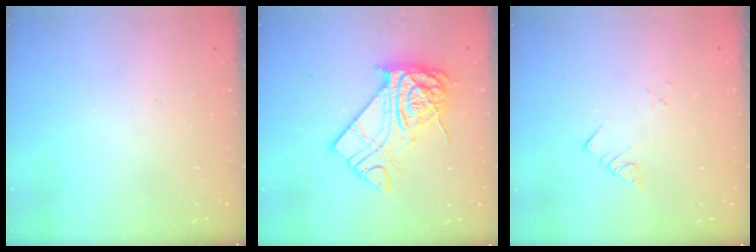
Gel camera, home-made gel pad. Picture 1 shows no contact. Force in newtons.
{"total": 17.2, "press": 17.2, "slide": 1.3}
{"total": 2.9, "press": 2.9, "slide": 0.2}